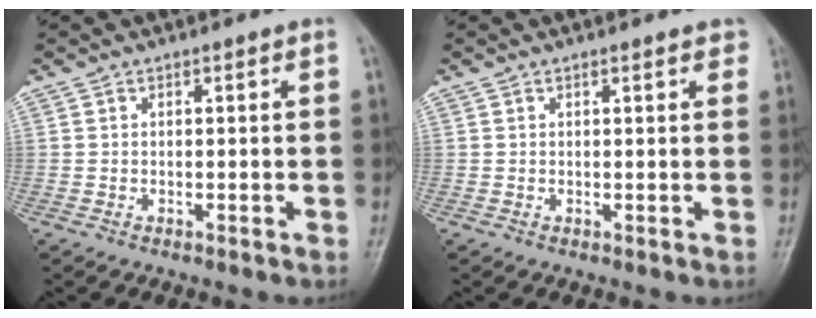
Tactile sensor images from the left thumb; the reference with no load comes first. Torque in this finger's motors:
{"motor_torque": [-0.04, -0.02, -0.19, -0.03, 0.05]}